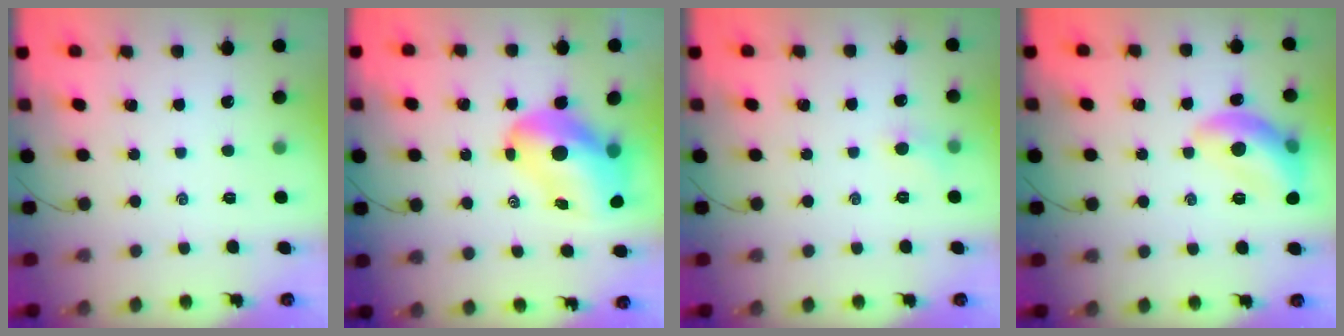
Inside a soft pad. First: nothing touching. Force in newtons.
{"total": 13.6, "press": 13.0, "slide": 3.9}
{"total": 3.8, "press": 3.5, "slide": 1.2}
{"total": 13.0, "press": 13.0, "slide": 1.1}